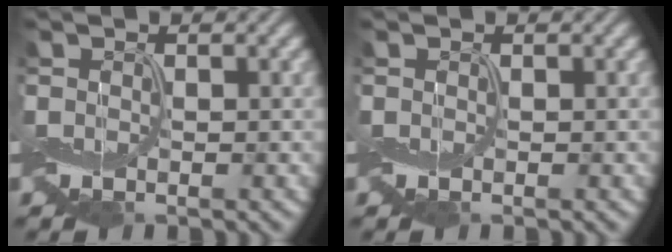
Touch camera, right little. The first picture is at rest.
{"total": 0.0}